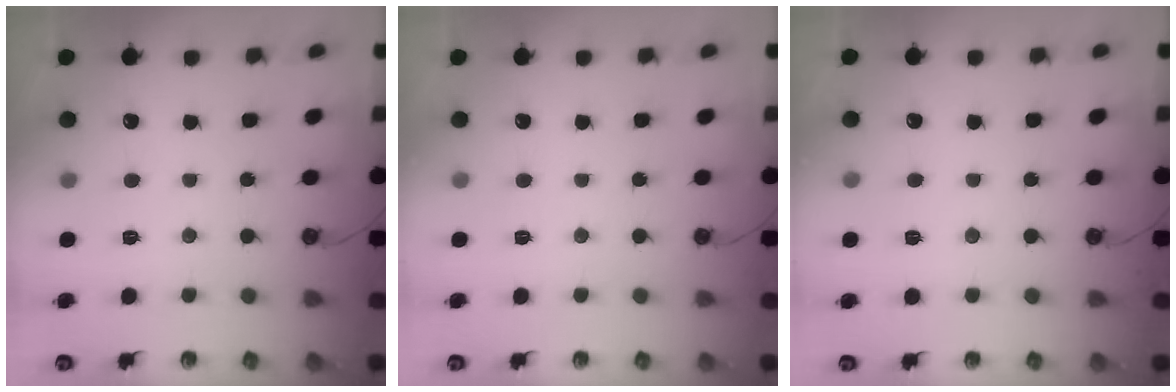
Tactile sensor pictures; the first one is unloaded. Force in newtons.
{"total": 0.0}
{"total": 4.7, "press": 1.7, "slide": 4.3}